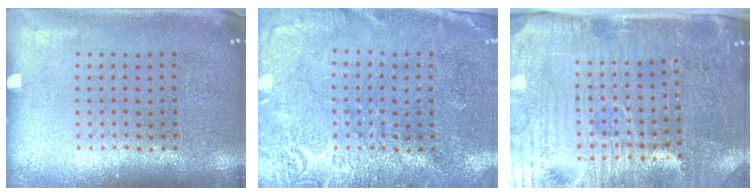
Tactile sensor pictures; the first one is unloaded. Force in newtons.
{"total": 2.8, "press": 2.7, "slide": 0.5}
{"total": 5.1, "press": 4.5, "slide": 2.5}